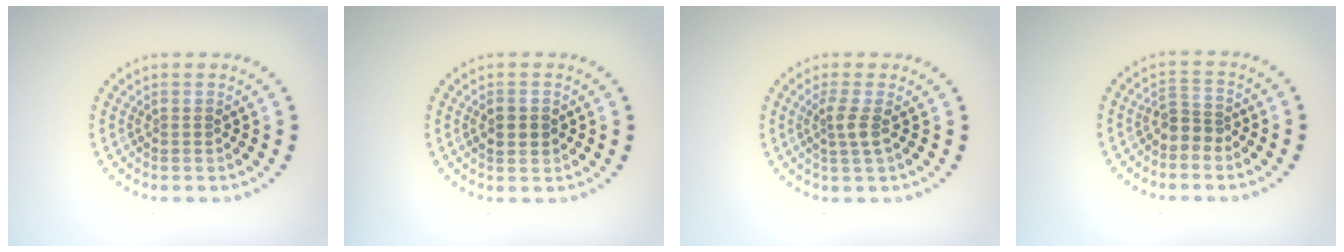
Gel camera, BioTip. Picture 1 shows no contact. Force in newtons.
{"total": 1.7, "press": 1.7, "slide": 0.2}
{"total": 1.8, "press": 1.4, "slide": 1.1}
{"total": 2.0, "press": 1.6, "slide": 1.2}